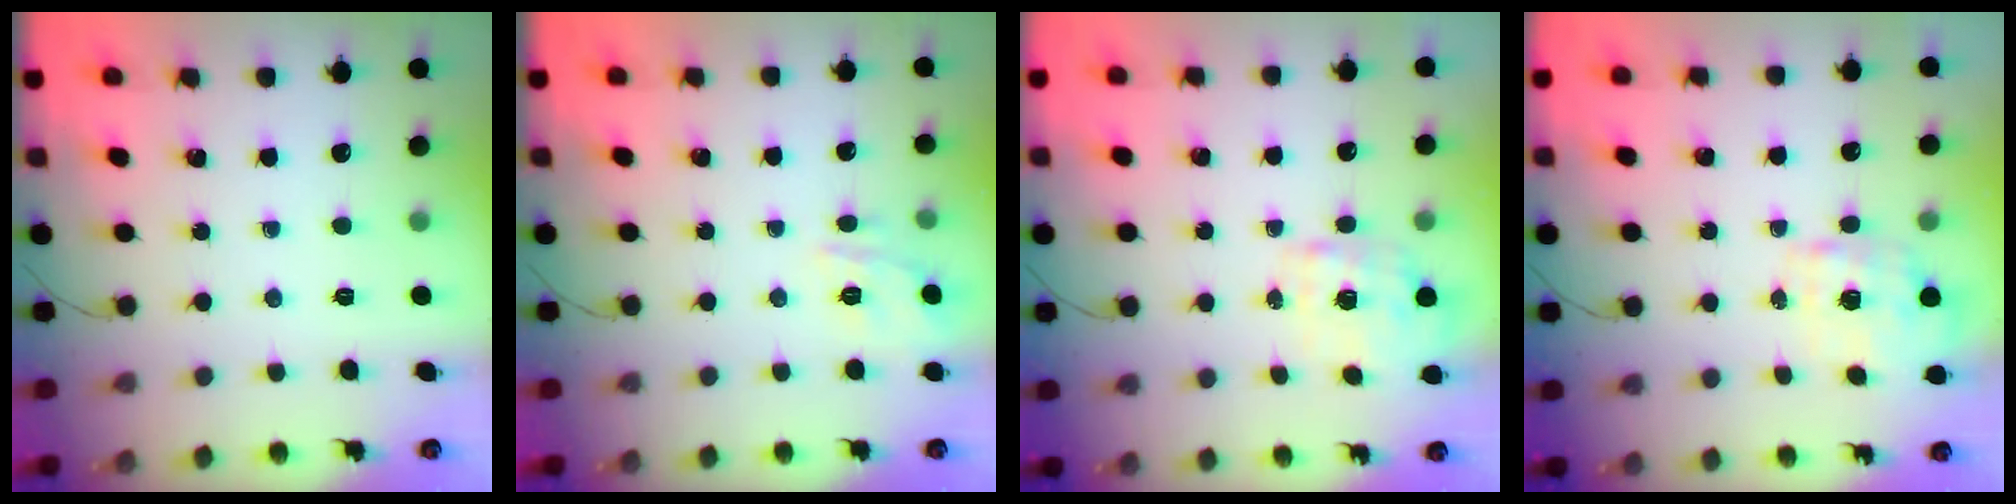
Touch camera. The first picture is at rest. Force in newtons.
{"total": 11.6, "press": 11.6, "slide": 1.0}
{"total": 1.8, "press": 1.8, "slide": 0.5}
{"total": 1.8, "press": 1.7, "slide": 0.6}